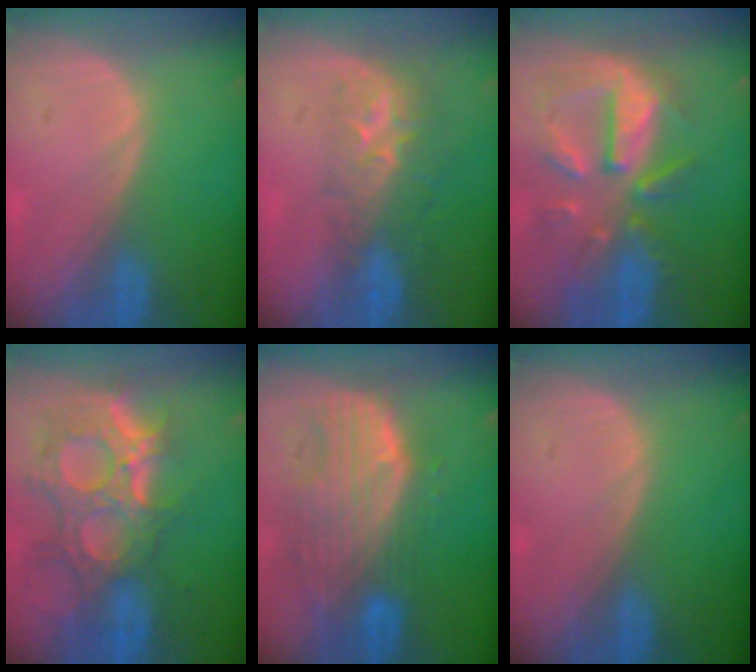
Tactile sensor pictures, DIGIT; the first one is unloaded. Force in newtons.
{"total": 8.8, "press": 7.2, "slide": 5.1}
{"total": 10.7, "press": 9.5, "slide": 4.9}
{"total": 12.2, "press": 10.7, "slide": 5.9}
{"total": 10.3, "press": 8.9, "slide": 5.1}
{"total": 0.0}